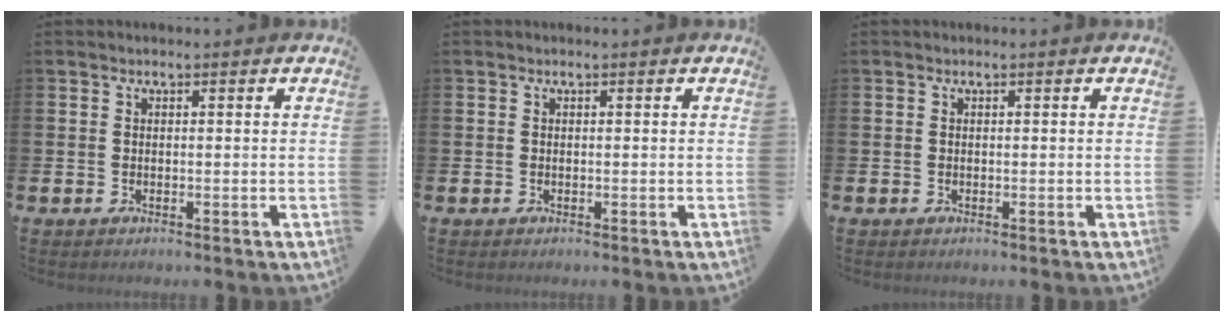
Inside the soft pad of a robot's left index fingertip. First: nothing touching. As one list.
[{"total": 0.0}, {"total": 0.0}]